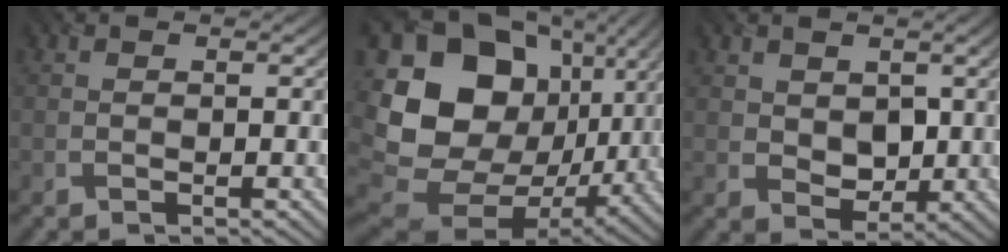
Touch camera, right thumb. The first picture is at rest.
{"total": 20.1, "force": [2.7, 16.1, 11.8], "torque": [-0.264, -0.026, 0.091]}
{"total": 3.9, "force": [1.0, 3.0, 2.3], "torque": [-0.059, -0.009, 0.020]}